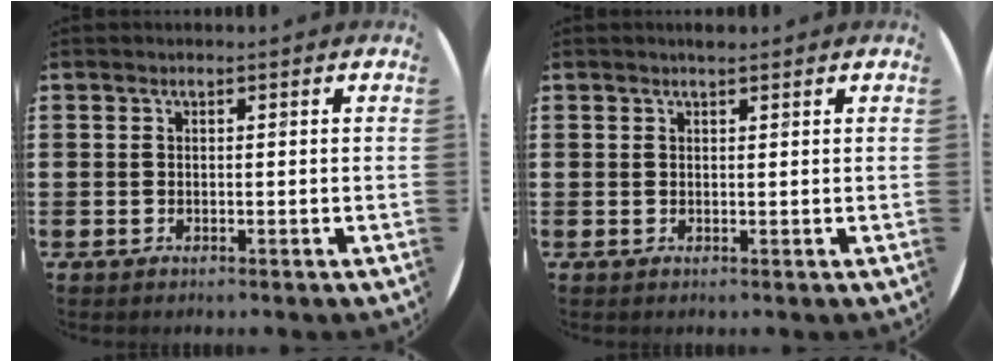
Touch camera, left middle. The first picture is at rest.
{"total": 0.8, "force": [0.8, 0.0, 0.1], "torque": [-0.002, 0.000, 0.015]}